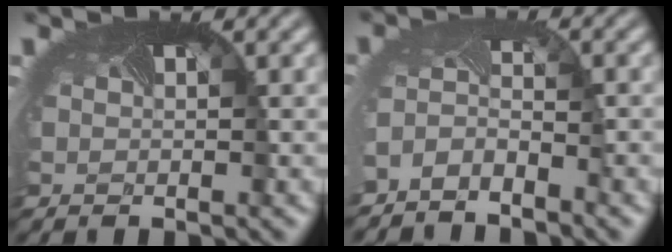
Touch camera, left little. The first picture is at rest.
{"total": 2.9, "force": [-2.9, 0.3, 0.5], "torque": [-0.024, -0.008, -0.061]}